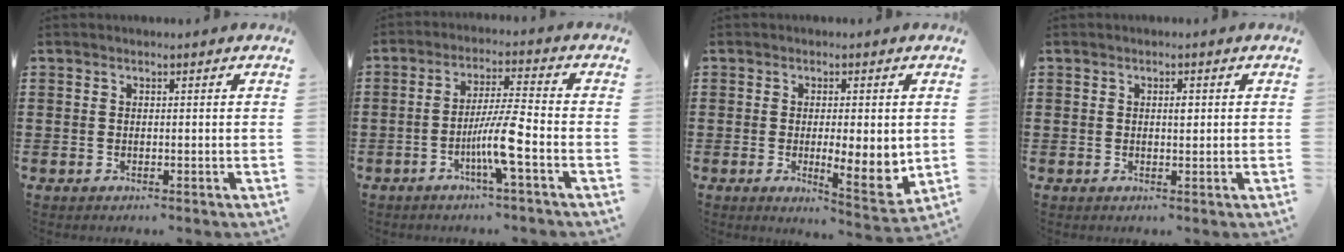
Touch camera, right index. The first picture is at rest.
{"total": 7.3, "force": [-3.1, 0.0, 6.7], "torque": [-0.132, -0.009, -0.063]}
{"total": 6.4, "force": [0.0, 2.0, 6.1], "torque": [-0.091, -0.007, 0.002]}
{"total": 1.4, "force": [0.3, 0.5, 1.3], "torque": [-0.025, 0.004, 0.003]}